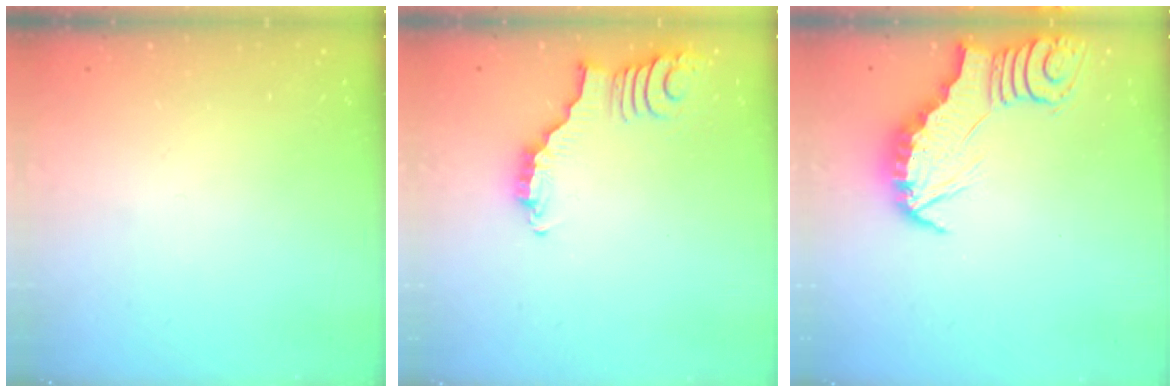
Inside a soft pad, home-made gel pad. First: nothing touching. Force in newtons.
{"total": 3.2, "press": 3.2, "slide": 0.5}
{"total": 2.8, "press": 2.7, "slide": 0.3}